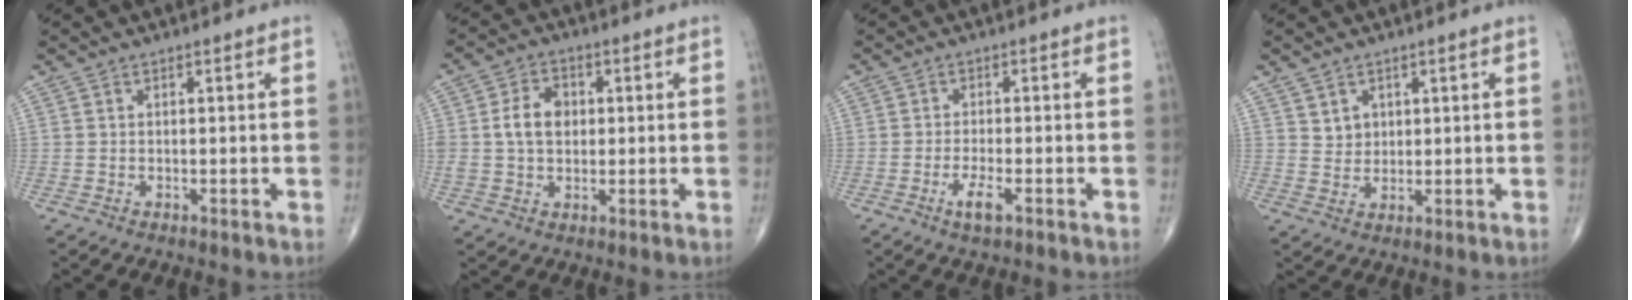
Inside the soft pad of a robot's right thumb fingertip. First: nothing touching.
{"total": 7.2, "force": [0.7, 5.2, 4.9], "torque": [-0.076, 0.007, 0.011]}
{"total": 3.6, "force": [-1.9, 0.9, 3.0], "torque": [-0.063, 0.003, -0.036]}
{"total": 3.1, "force": [1.6, 2.6, 0.7], "torque": [0.005, -0.013, 0.033]}